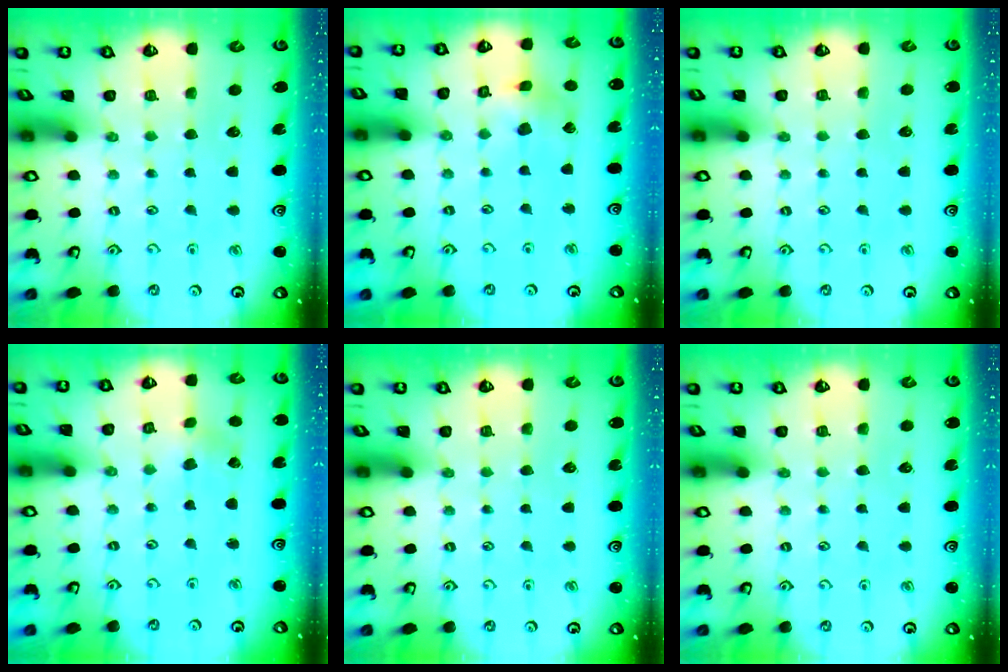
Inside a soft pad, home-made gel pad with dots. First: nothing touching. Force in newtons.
{"total": 7.0, "press": 6.9, "slide": 0.5}
{"total": 0.0}
{"total": 0.6, "press": 0.5, "slide": 0.1}
{"total": 0.0}
{"total": 0.0}